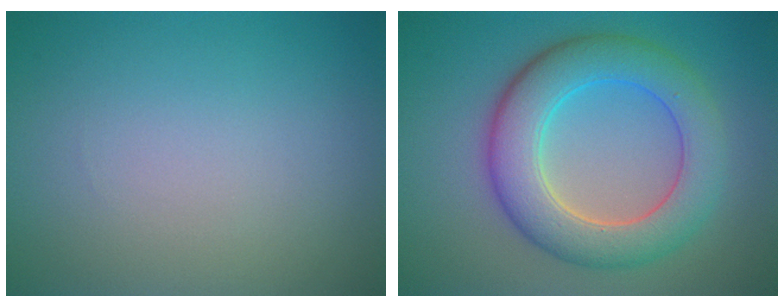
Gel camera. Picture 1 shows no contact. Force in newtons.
{"total": 7.5, "press": 7.5, "slide": 0.6}